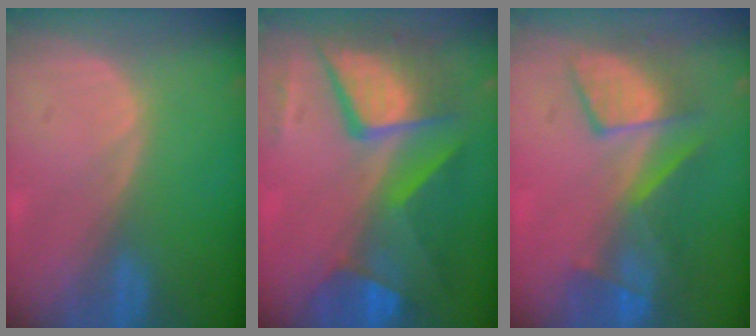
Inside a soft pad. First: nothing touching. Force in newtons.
{"total": 11.5, "press": 11.4, "slide": 1.3}
{"total": 8.3, "press": 8.3, "slide": 0.5}